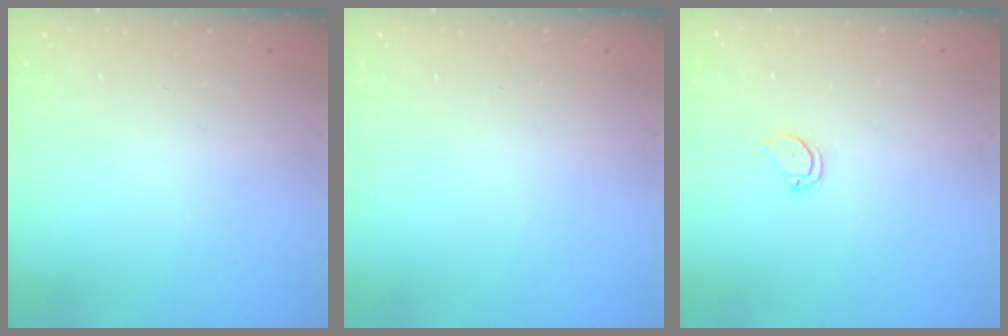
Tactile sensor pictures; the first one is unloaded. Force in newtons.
{"total": 0.0}
{"total": 2.5, "press": 2.5, "slide": 0.3}